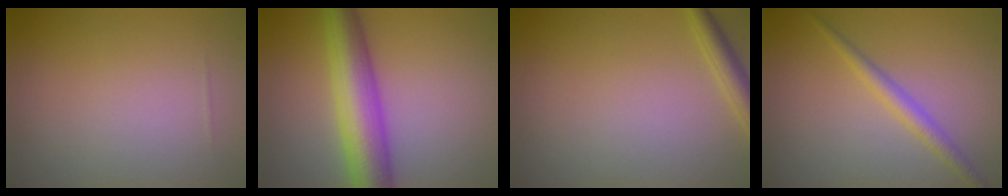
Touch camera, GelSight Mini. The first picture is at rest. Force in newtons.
{"total": 7.2, "press": 7.2, "slide": 0.1}
{"total": 2.1, "press": 2.0, "slide": 0.2}
{"total": 2.0, "press": 2.0, "slide": 0.0}